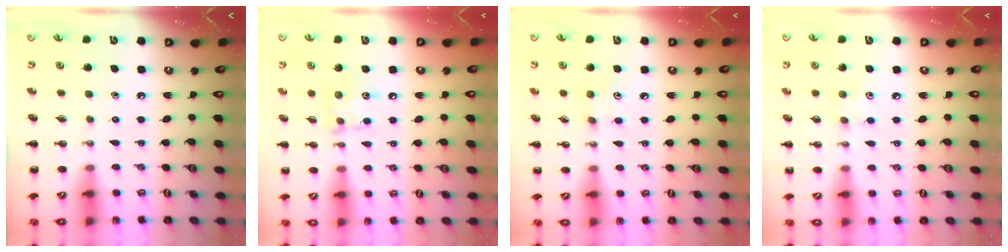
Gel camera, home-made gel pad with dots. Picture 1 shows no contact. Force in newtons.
{"total": 7.3, "press": 7.3, "slide": 0.4}
{"total": 3.7, "press": 3.6, "slide": 0.9}
{"total": 4.4, "press": 4.2, "slide": 1.1}